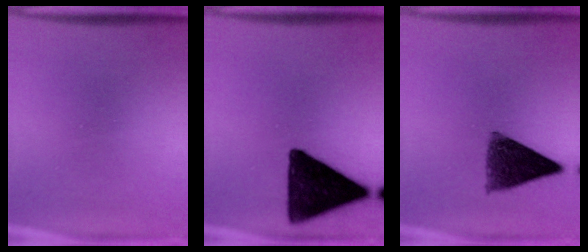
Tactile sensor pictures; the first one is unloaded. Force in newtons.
{"total": 16.3}
{"total": 10.1}